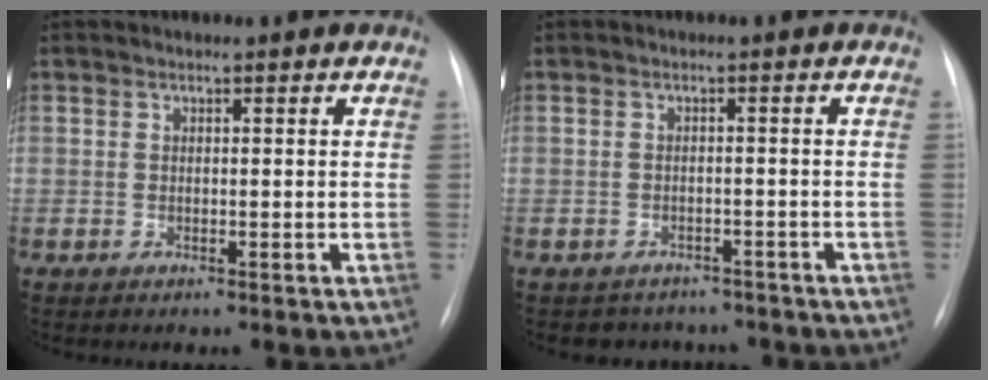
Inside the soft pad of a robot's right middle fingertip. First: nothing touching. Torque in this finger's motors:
{"motor_torque": [-0.03, -0.03, 0.00, 0.00]}